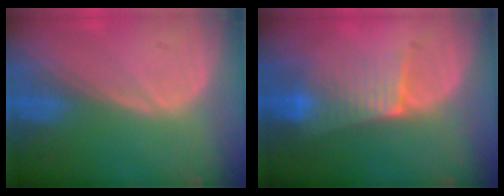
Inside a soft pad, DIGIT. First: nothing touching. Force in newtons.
{"total": 6.4, "press": 5.7, "slide": 3.0}